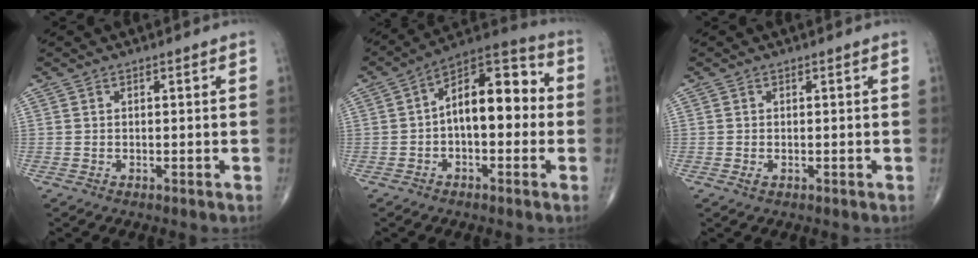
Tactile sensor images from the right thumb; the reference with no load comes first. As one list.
[{"total": 14.0, "force": [-0.1, 7.4, 11.9], "torque": [-0.151, 0.044, -0.017]}, {"total": 0.8, "force": [-0.2, 0.5, 0.6], "torque": [-0.014, -0.001, -0.004]}]